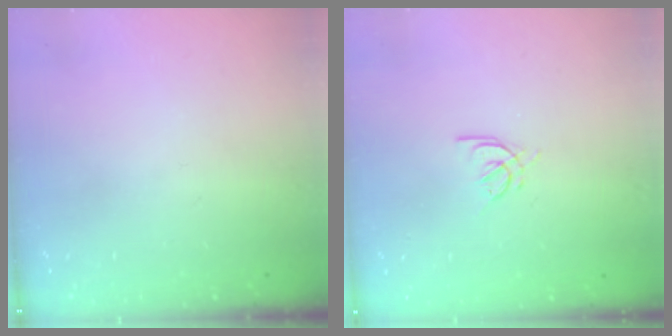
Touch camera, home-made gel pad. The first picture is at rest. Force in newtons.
{"total": 3.7, "press": 3.6, "slide": 0.7}